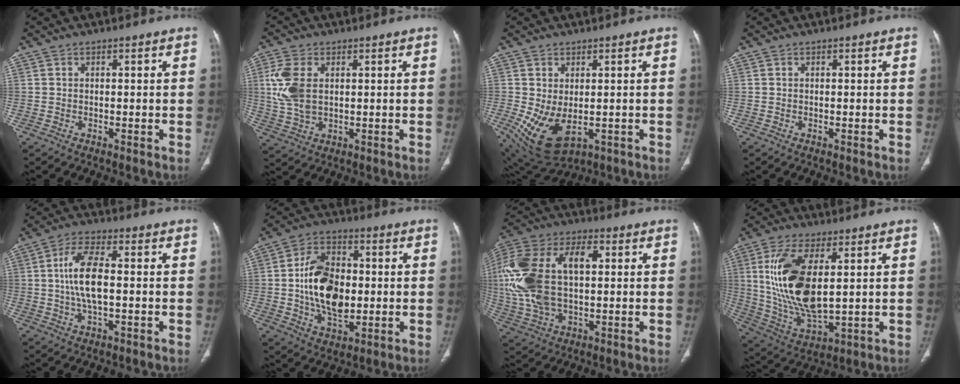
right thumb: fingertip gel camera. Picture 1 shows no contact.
{"total": 9.0, "force": [1.7, 5.5, 7.0], "torque": [-0.161, -0.001, 0.041]}
{"total": 10.1, "force": [-1.8, 5.8, 8.1], "torque": [-0.146, -0.006, -0.002]}
{"total": 0.0}
{"total": 9.7, "force": [0.1, 4.2, 8.7], "torque": [-0.176, 0.010, -0.002]}
{"total": 15.8, "force": [-0.3, 9.9, 12.3], "torque": [-0.196, 0.008, -0.002]}
{"total": 23.3, "force": [2.5, 13.3, 19.0], "torque": [-0.424, 0.018, 0.045]}
{"total": 18.1, "force": [3.4, 8.2, 15.8], "torque": [-0.317, -0.021, 0.078]}